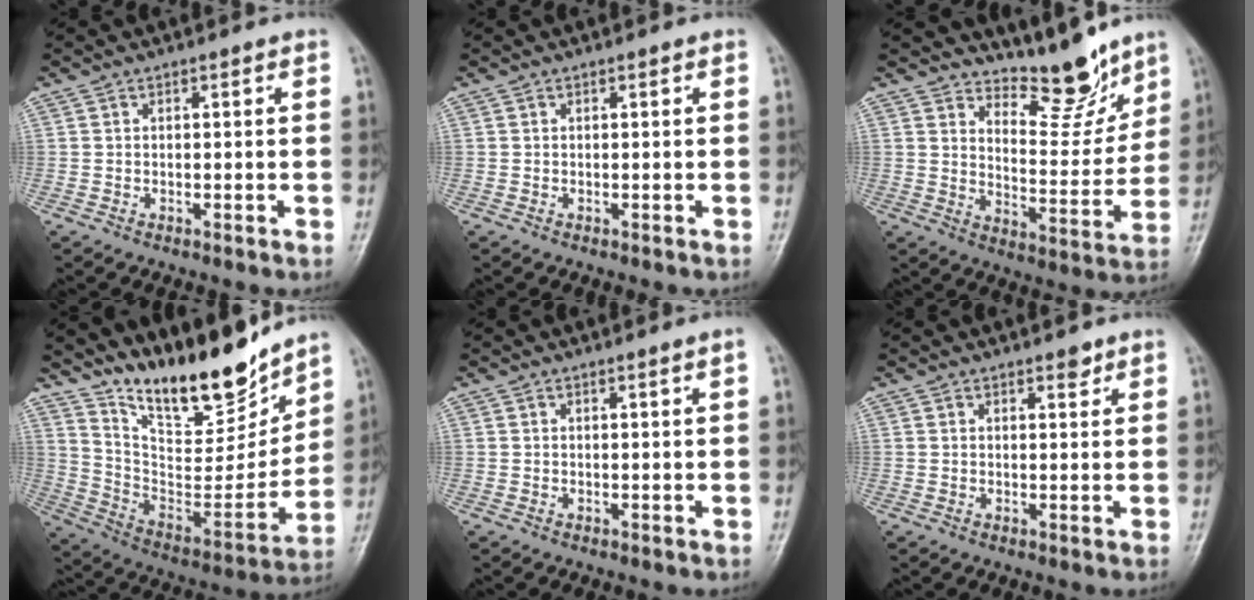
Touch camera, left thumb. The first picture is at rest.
{"total": 0.0}
{"total": 10.4, "force": [9.2, 3.2, 3.8], "torque": [-0.017, -0.076, 0.153]}
{"total": 19.9, "force": [16.6, 5.5, 9.5], "torque": [-0.107, -0.113, 0.293]}
{"total": 1.0, "force": [0.6, -0.3, 0.7], "torque": [-0.016, -0.007, 0.012]}
{"total": 2.0, "force": [1.5, 0.8, 1.0], "torque": [-0.004, -0.009, 0.021]}